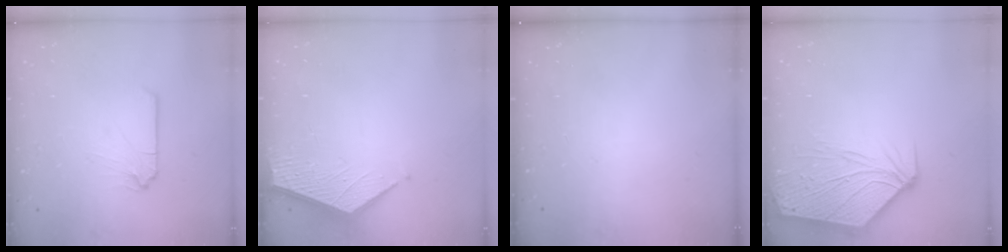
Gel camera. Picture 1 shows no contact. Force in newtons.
{"total": 3.3, "press": 3.3, "slide": 0.4}
{"total": 0.0}
{"total": 10.6, "press": 10.5, "slide": 1.4}